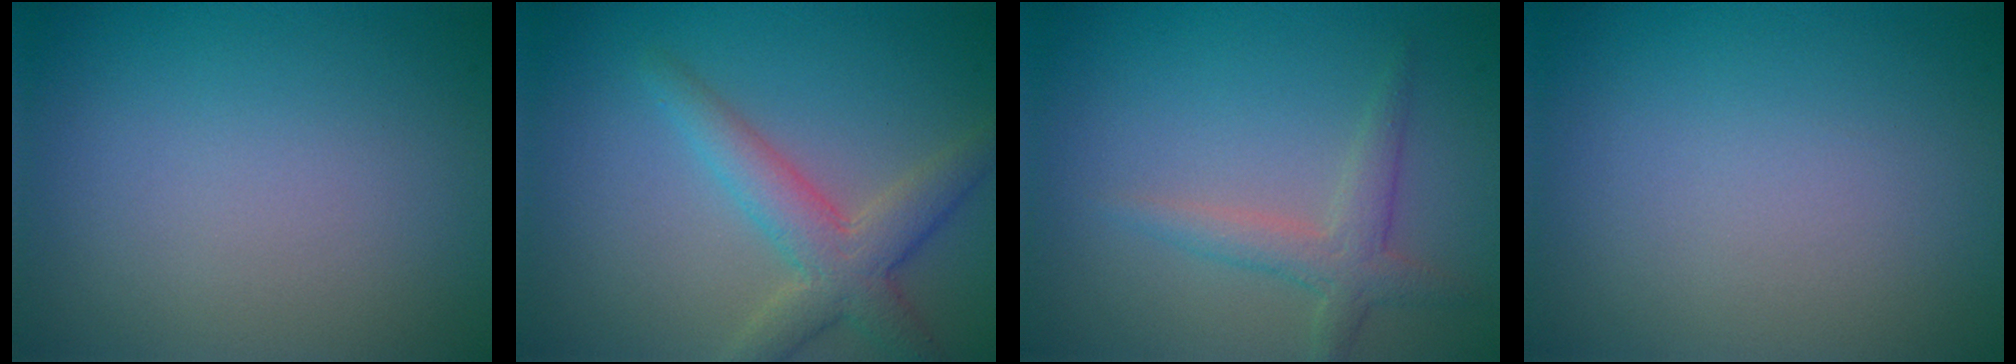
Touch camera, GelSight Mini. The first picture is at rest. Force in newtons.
{"total": 4.1, "press": 4.1, "slide": 0.2}
{"total": 2.5, "press": 2.5, "slide": 0.1}
{"total": 0.0}